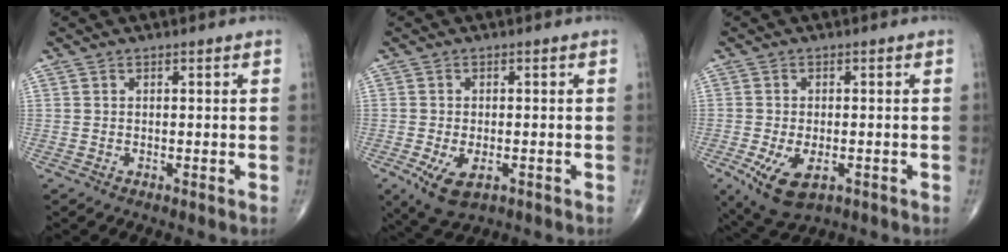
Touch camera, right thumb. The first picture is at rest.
{"total": 6.3, "force": [-2.4, 3.2, 4.8], "torque": [-0.088, -0.006, -0.031]}
{"total": 8.3, "force": [-3.1, 4.3, 6.4], "torque": [-0.117, -0.007, -0.043]}